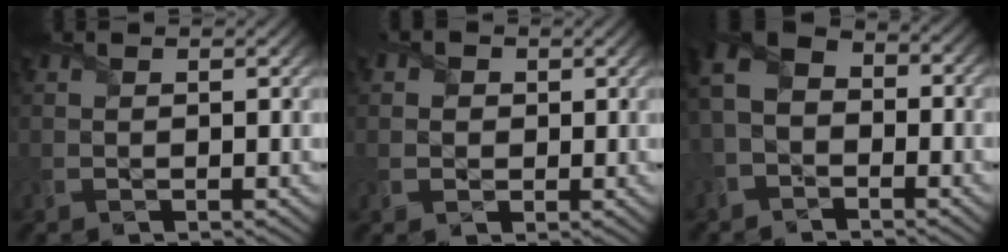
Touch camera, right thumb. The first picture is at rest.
{"total": 2.8, "force": [0.5, 2.7, 0.7], "torque": [-0.033, -0.002, -0.001]}
{"total": 7.1, "force": [-1.6, 5.4, 4.4], "torque": [-0.104, 0.004, -0.035]}